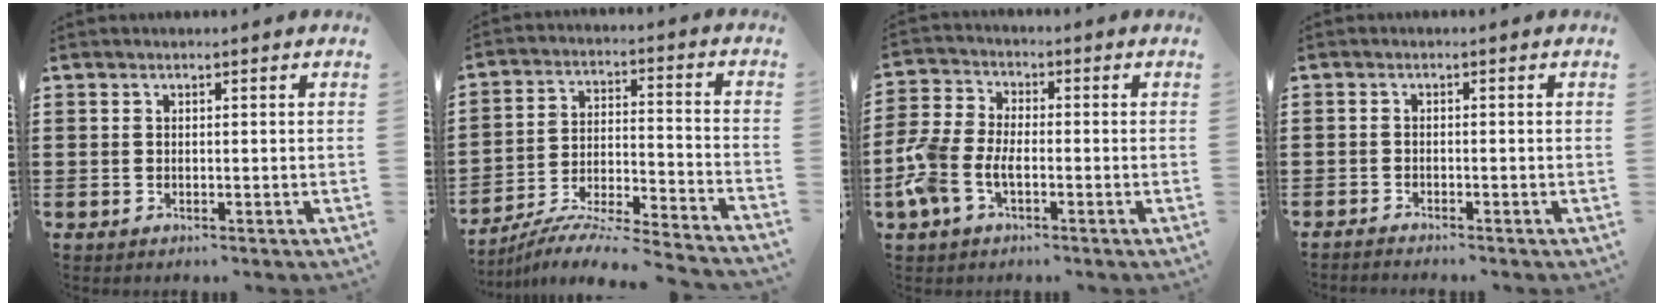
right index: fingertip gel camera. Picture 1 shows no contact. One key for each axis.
{"total": 6.3, "fx": -6.0, "fy": -0.3, "fz": 1.9, "tx": -0.038, "ty": -0.012, "tz": -0.124}
{"total": 6.5, "fx": -2.6, "fy": 3.6, "fz": 4.7, "tx": -0.132, "ty": -0.004, "tz": -0.059}
{"total": 1.2, "fx": -1.2, "fy": 0.0, "fz": -0.1, "tx": -0.001, "ty": 0.003, "tz": -0.024}